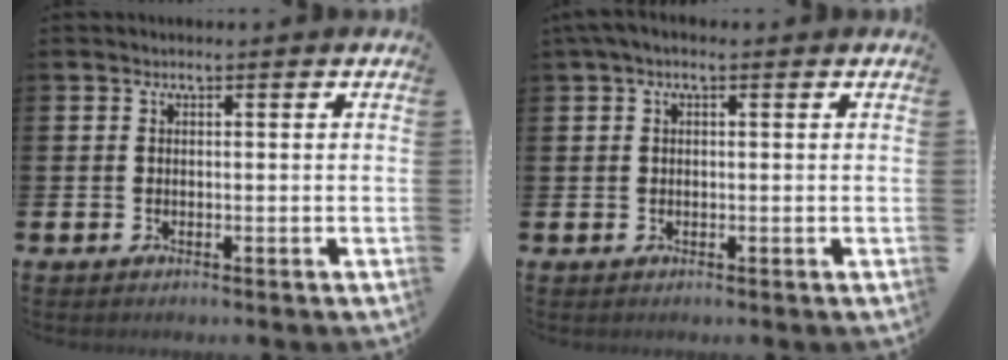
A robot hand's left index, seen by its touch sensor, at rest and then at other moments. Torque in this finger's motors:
{"motor_torque": [0.00, -2.14, -0.69, 0.00]}